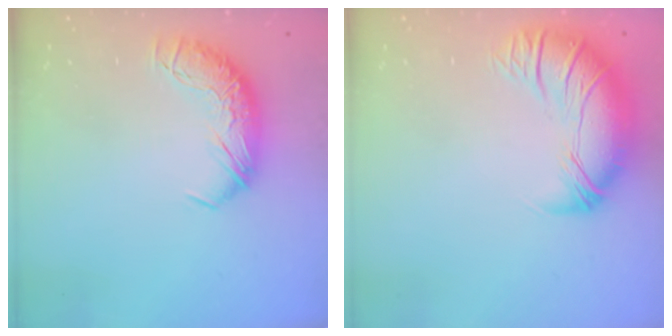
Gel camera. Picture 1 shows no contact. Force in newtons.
{"total": 2.8, "press": 0.2, "slide": 2.8}